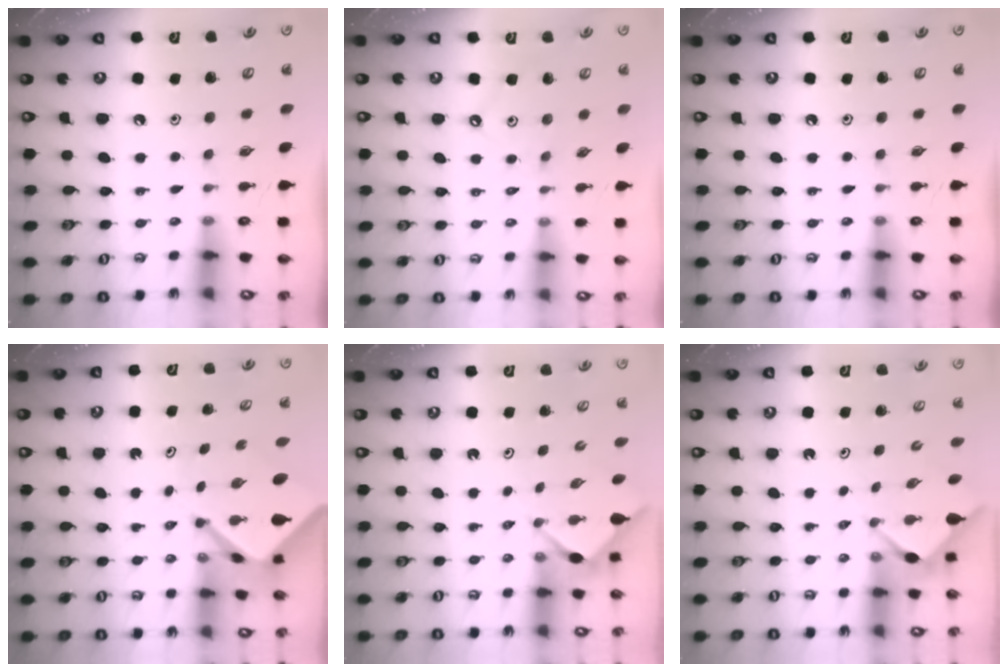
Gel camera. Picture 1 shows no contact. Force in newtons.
{"total": 2.5, "press": 2.5, "slide": 0.4}
{"total": 0.0}
{"total": 4.9, "press": 4.8, "slide": 0.4}
{"total": 2.9, "press": 2.9, "slide": 0.3}
{"total": 2.6, "press": 2.6, "slide": 0.4}